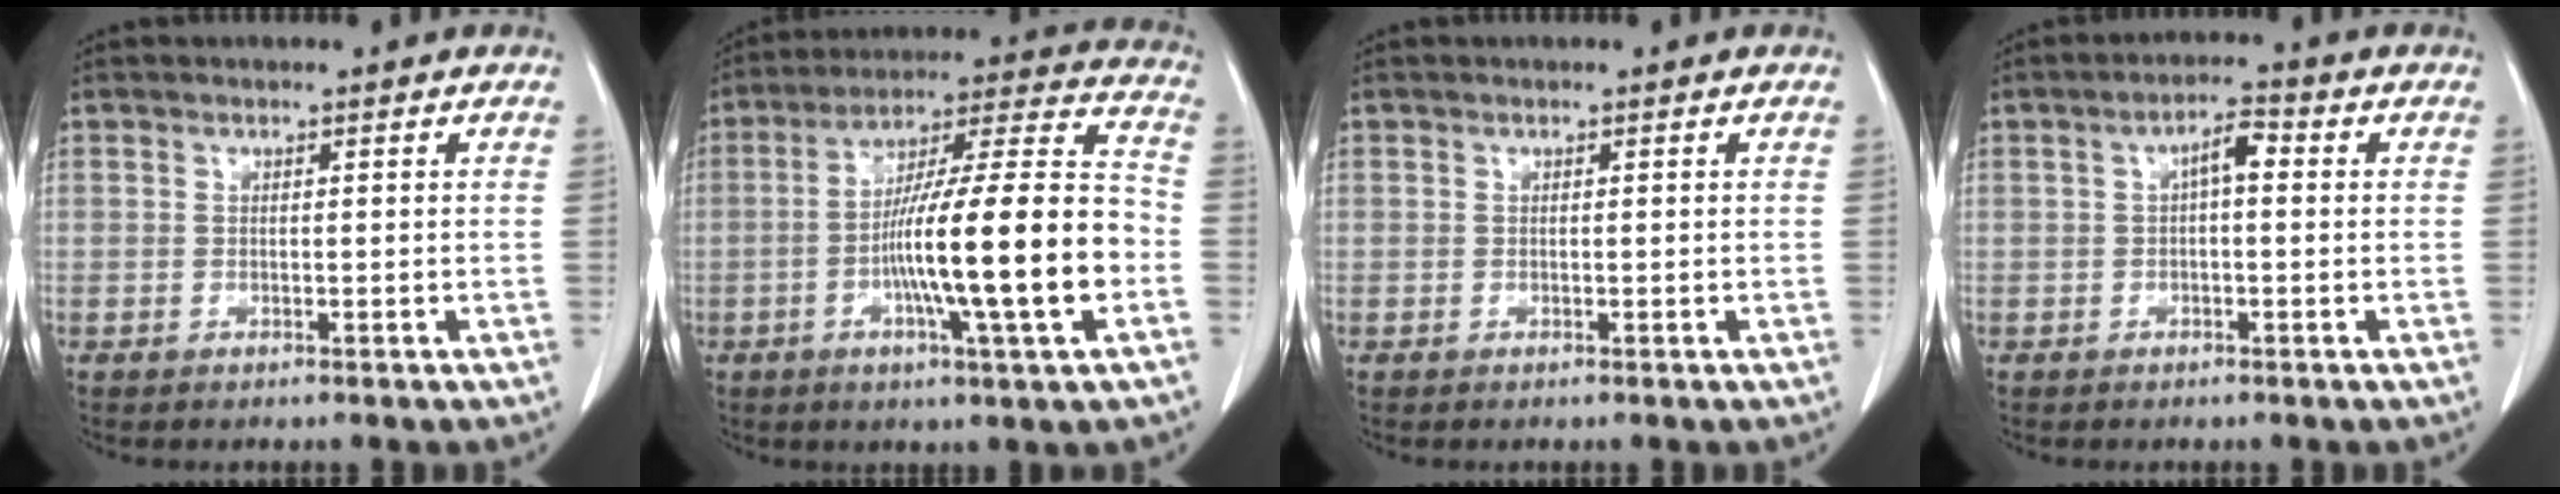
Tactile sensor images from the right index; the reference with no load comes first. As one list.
[{"total": 19.5, "force": [-4.5, 0.6, 19.0], "torque": [-0.304, 0.007, -0.074]}, {"total": 0.0}, {"total": 3.6, "force": [0.6, 1.1, 3.4], "torque": [-0.055, 0.017, 0.008]}]